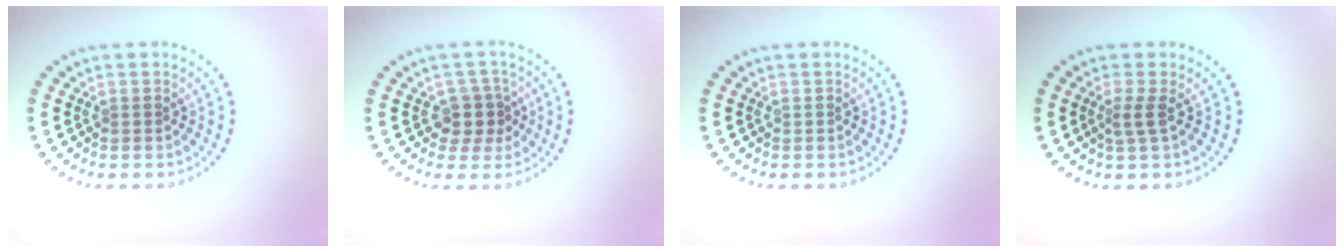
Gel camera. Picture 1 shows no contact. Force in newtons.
{"total": 2.6, "press": 2.2, "slide": 1.4}
{"total": 0.0}
{"total": 1.7, "press": 1.1, "slide": 1.2}